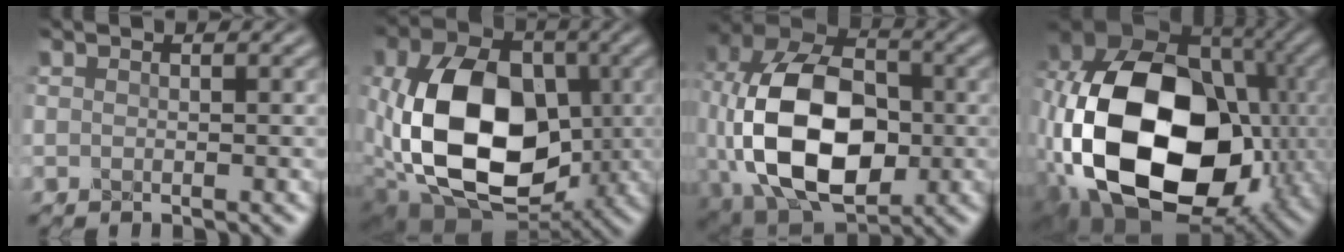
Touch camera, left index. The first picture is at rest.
{"total": 14.5, "force": [-1.8, 9.7, 10.6], "torque": [-0.215, -0.027, -0.035]}
{"total": 14.7, "force": [-2.0, 9.4, 11.1], "torque": [-0.224, -0.010, -0.042]}
{"total": 20.0, "force": [-4.2, 13.6, 14.0], "torque": [-0.294, -0.042, -0.060]}